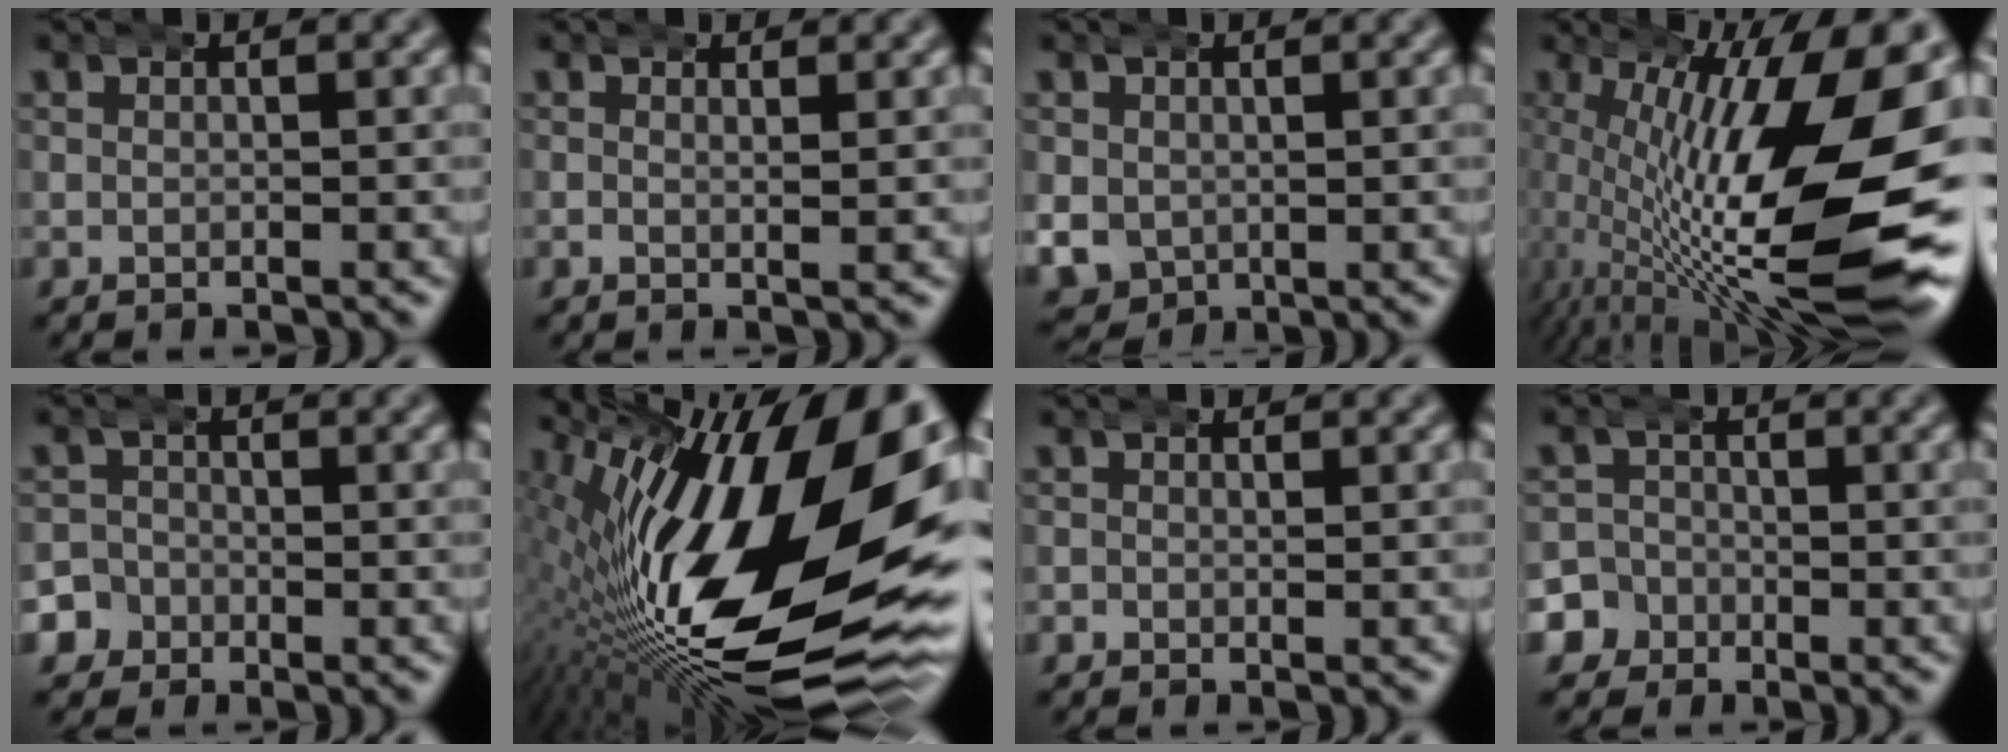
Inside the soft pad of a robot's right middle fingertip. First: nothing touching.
{"total": 0.8, "force": [0.5, -0.2, 0.6], "torque": [-0.011, -0.010, 0.007]}
{"total": 6.0, "force": [-1.0, 5.5, 2.0], "torque": [-0.077, -0.040, -0.003]}
{"total": 18.3, "force": [-1.2, 6.7, 17.0], "torque": [-0.239, -0.013, -0.001]}
{"total": 4.7, "force": [-1.6, 4.4, 0.9], "torque": [-0.034, -0.009, -0.039]}
{"total": 26.6, "force": [-1.7, 11.7, 23.8], "torque": [-0.357, -0.004, 0.000]}
{"total": 0.9, "force": [0.0, 0.9, 0.1], "torque": [0.002, -0.001, -0.005]}
{"total": 5.7, "force": [-2.1, 5.2, 1.1], "torque": [-0.040, -0.012, -0.047]}